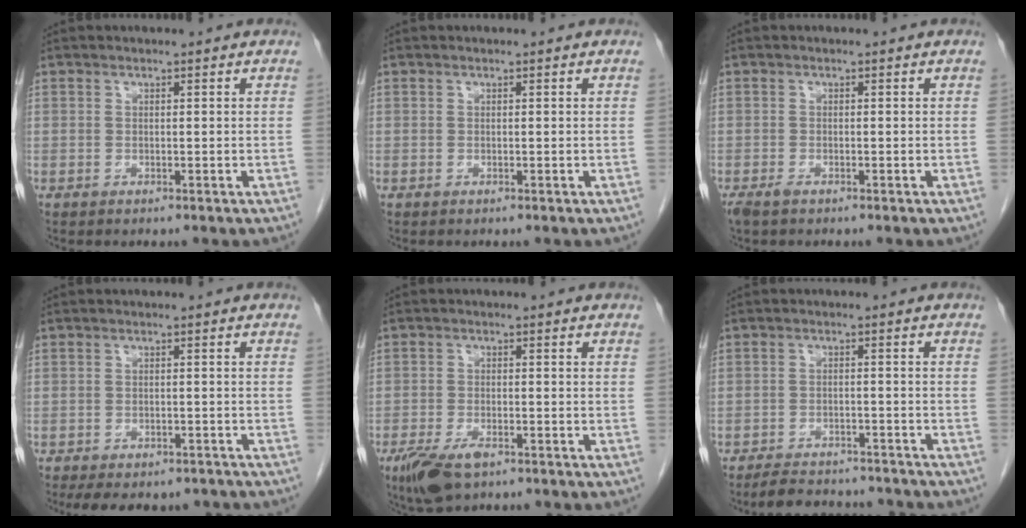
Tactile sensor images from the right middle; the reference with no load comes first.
{"total": 0.0}
{"total": 1.7, "force": [-1.2, 0.6, 1.1], "torque": [-0.025, -0.004, -0.020]}
{"total": 10.7, "force": [-8.7, 4.7, 4.2], "torque": [-0.072, 0.000, -0.107]}
{"total": 6.2, "force": [-3.9, 2.4, 4.2], "torque": [-0.082, -0.011, -0.067]}
{"total": 9.7, "force": [-9.0, 2.4, 2.8], "torque": [-0.043, 0.003, -0.120]}